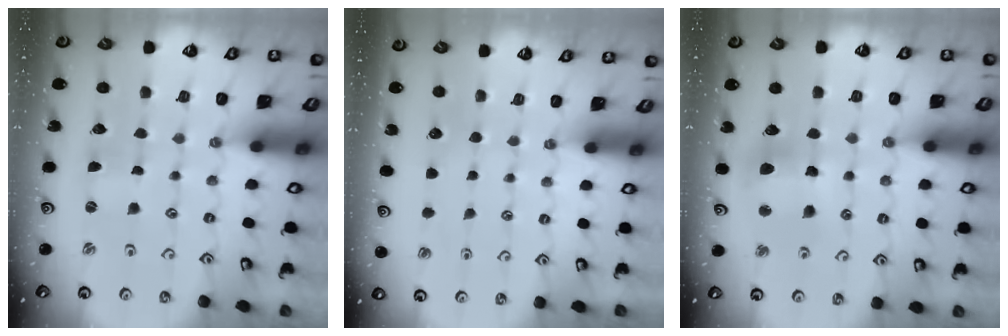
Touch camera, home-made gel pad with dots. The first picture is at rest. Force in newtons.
{"total": 0.0}
{"total": 10.6, "press": 10.5, "slide": 1.5}